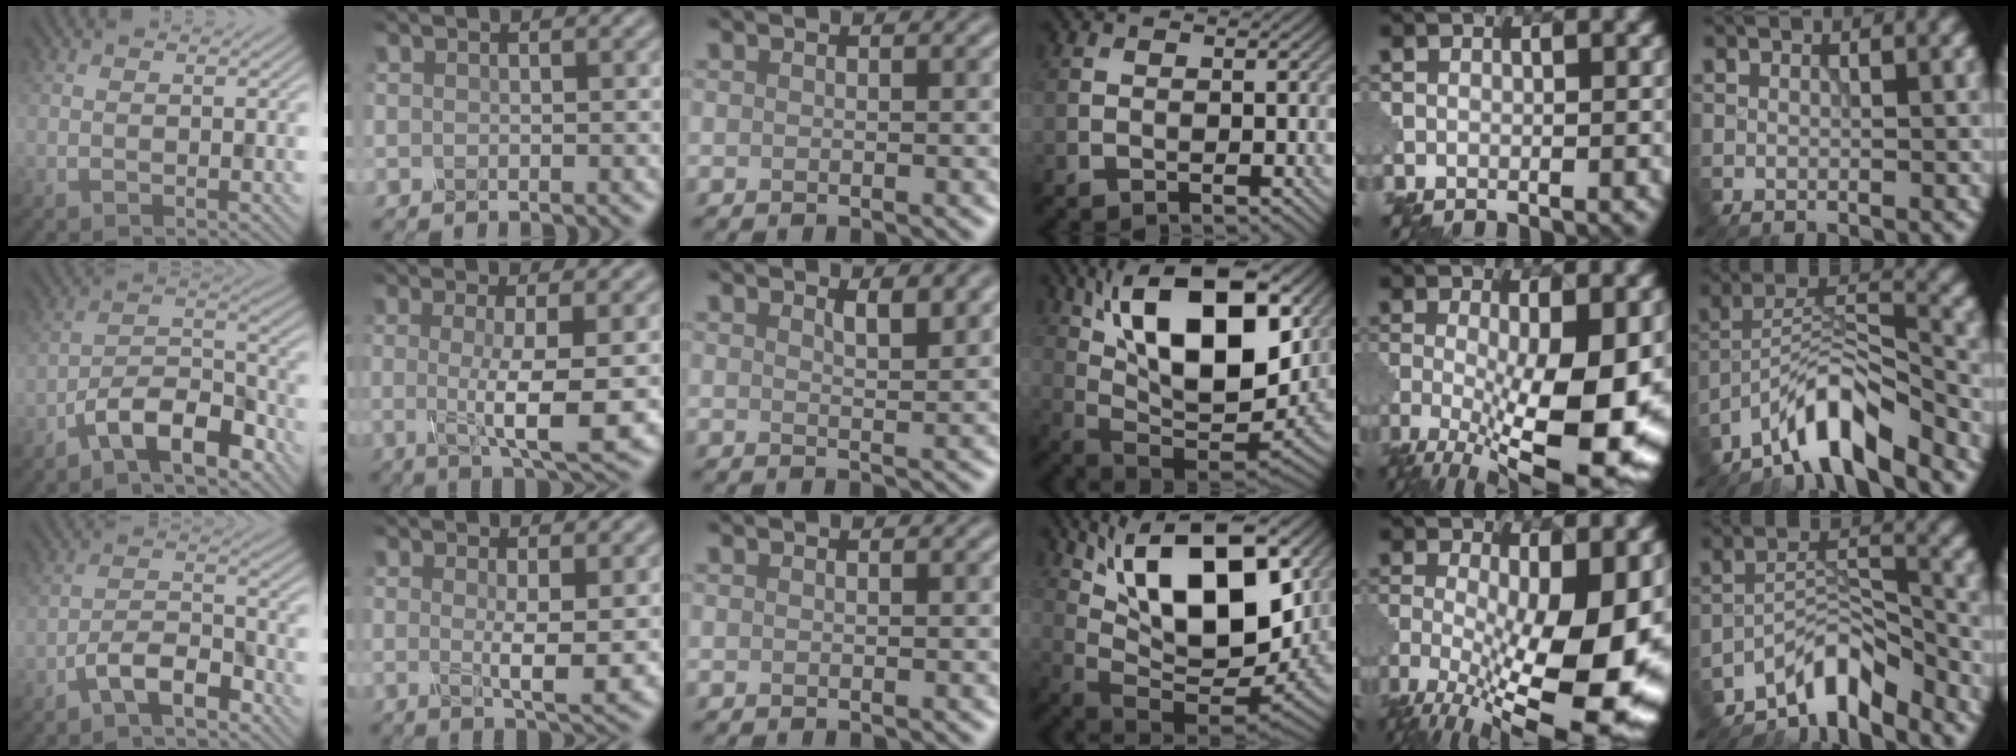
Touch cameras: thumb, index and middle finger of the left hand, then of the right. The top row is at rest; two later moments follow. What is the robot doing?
{"motion": "disassemble", "object": "glue stick"}